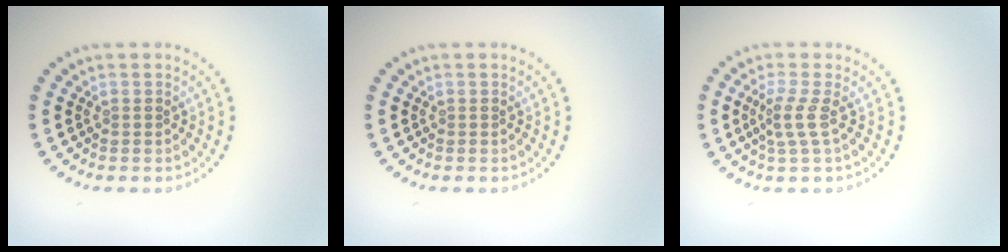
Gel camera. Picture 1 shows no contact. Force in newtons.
{"total": 0.0}
{"total": 2.0, "press": 1.3, "slide": 1.6}